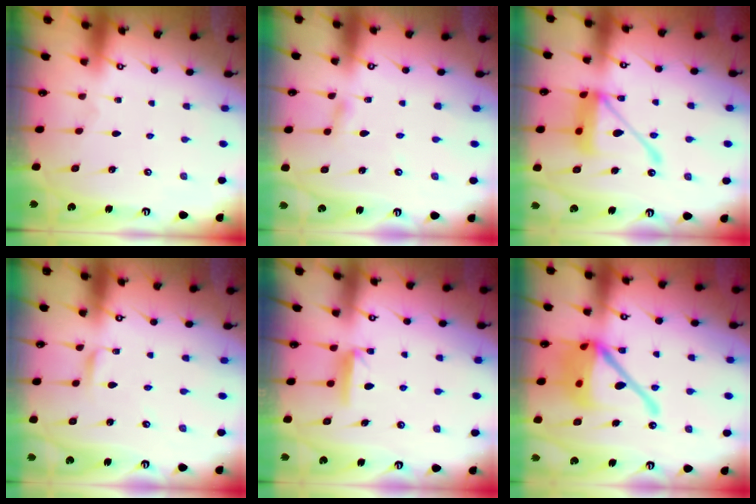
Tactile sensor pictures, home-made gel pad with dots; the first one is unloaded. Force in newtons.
{"total": 3.5, "press": 3.5, "slide": 0.3}
{"total": 15.1, "press": 15.0, "slide": 1.8}
{"total": 1.7, "press": 1.7, "slide": 0.1}
{"total": 6.8, "press": 6.8, "slide": 0.3}
{"total": 18.9, "press": 18.8, "slide": 2.3}